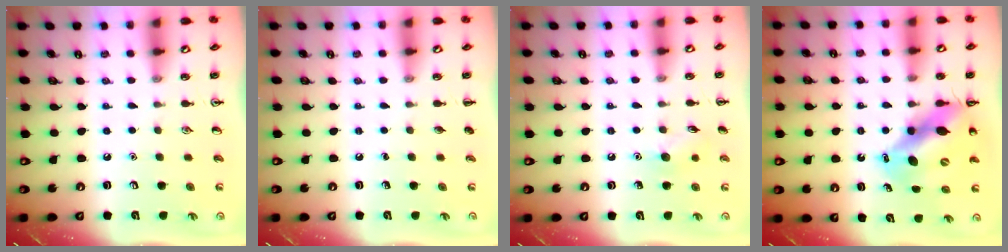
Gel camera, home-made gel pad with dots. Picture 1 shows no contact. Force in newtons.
{"total": 0.0}
{"total": 6.6, "press": 6.4, "slide": 1.5}
{"total": 12.6, "press": 12.1, "slide": 3.8}